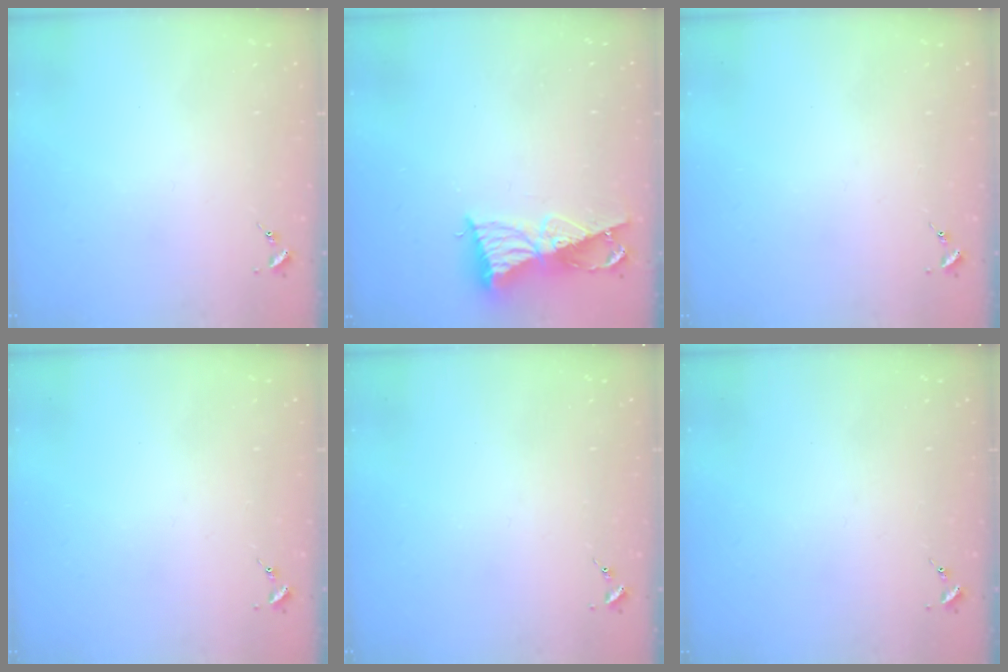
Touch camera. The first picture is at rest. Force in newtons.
{"total": 9.8, "press": 9.8, "slide": 0.6}
{"total": 0.0}
{"total": 0.0}
{"total": 0.0}
{"total": 0.0}